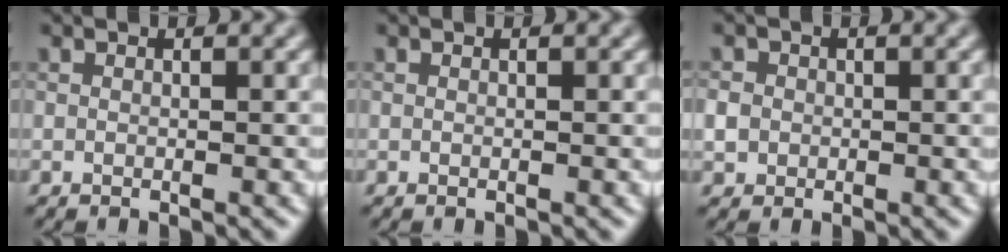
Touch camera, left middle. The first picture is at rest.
{"total": 0.0}
{"total": 1.6, "force": [-0.1, 1.6, 0.5], "torque": [-0.006, -0.001, -0.003]}